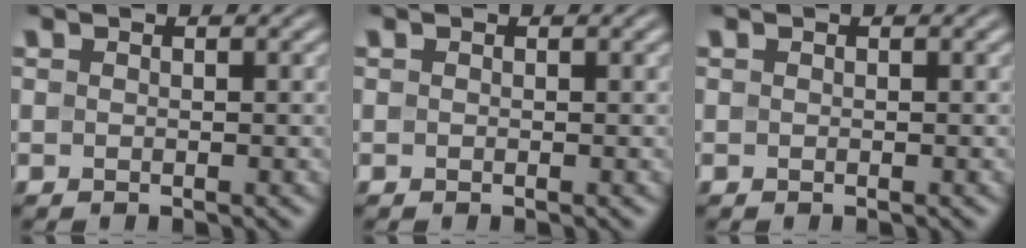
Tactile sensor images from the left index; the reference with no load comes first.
{"total": 0.0}
{"total": 0.0}